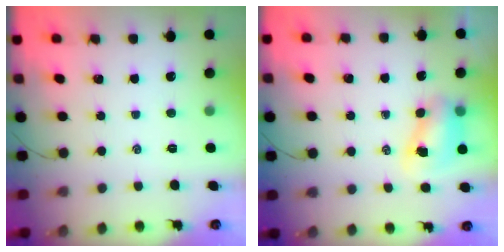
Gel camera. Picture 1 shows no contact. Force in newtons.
{"total": 8.1, "press": 8.0, "slide": 1.0}